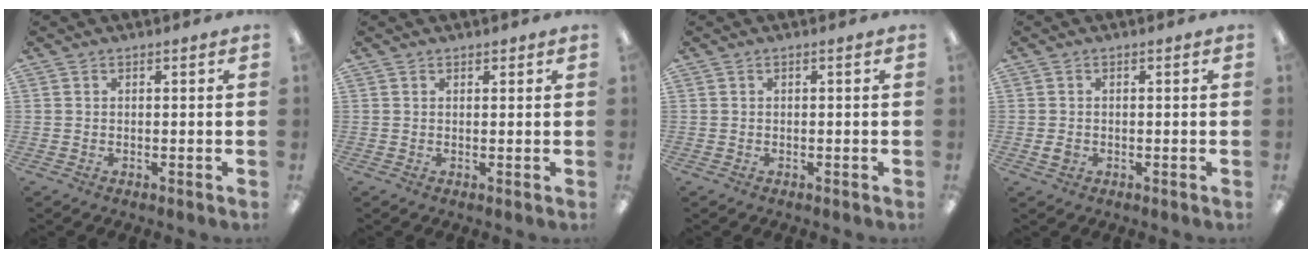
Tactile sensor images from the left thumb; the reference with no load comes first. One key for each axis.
{"total": 1.2, "fx": 1.0, "fy": 0.7, "fz": 0.1, "tx": 0.007, "ty": -0.002, "tz": 0.017}
{"total": 0.0}
{"total": 1.8, "fx": -0.3, "fy": 1.6, "fz": 0.8, "tx": -0.013, "ty": 0.004, "tz": -0.006}